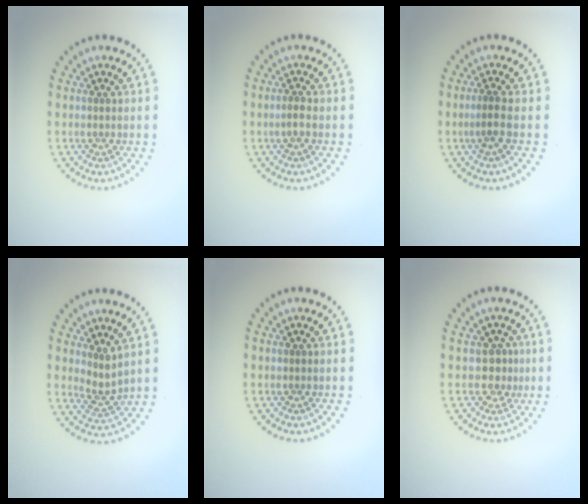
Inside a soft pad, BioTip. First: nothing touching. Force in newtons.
{"total": 1.0, "press": 0.9, "slide": 0.4}
{"total": 1.5, "press": 1.2, "slide": 0.9}
{"total": 1.9, "press": 1.4, "slide": 1.3}
{"total": 0.0}
{"total": 2.0, "press": 1.5, "slide": 1.4}